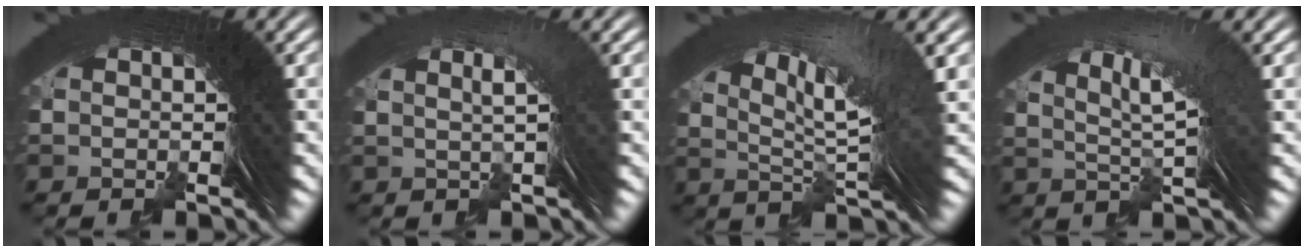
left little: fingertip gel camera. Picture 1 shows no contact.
{"total": 2.3, "force": [0.9, -1.0, 1.9], "torque": [-0.011, 0.021, 0.010]}
{"total": 6.2, "force": [2.4, 0.9, 5.7], "torque": [-0.075, 0.015, 0.036]}
{"total": 4.0, "force": [1.8, -0.2, 3.5], "torque": [-0.043, 0.015, 0.028]}